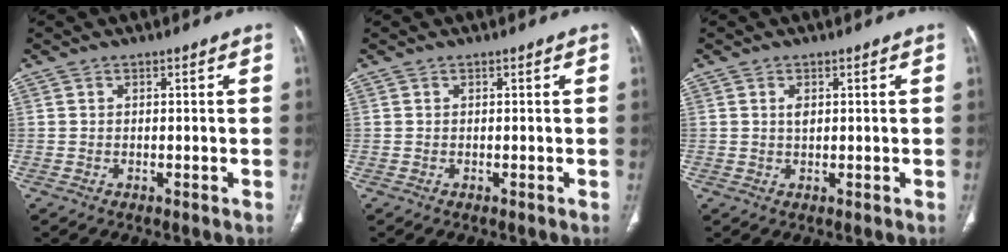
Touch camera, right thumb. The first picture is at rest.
{"total": 0.0}
{"total": 1.6, "force": [0.5, 0.9, 1.2], "torque": [-0.020, -0.002, 0.010]}